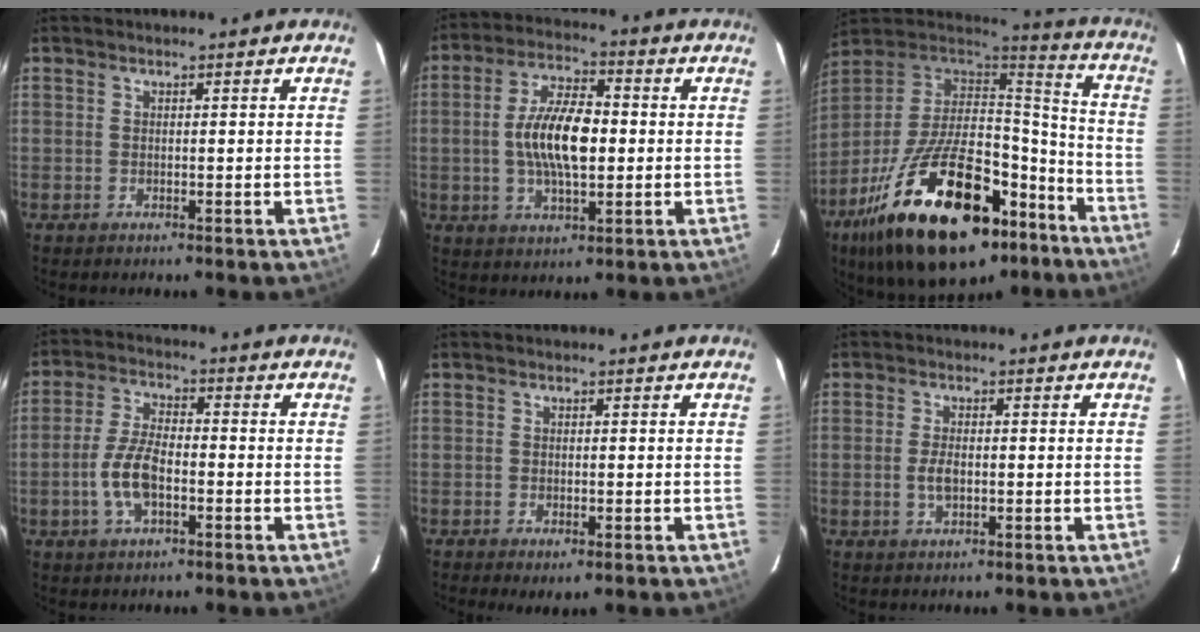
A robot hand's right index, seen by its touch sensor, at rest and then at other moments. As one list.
[{"total": 12.0, "force": [-0.4, 5.2, 10.8], "torque": [-0.209, 0.008, -0.008]}, {"total": 32.6, "force": [-18.8, 14.9, 22.1], "torque": [-0.390, -0.010, -0.274]}, {"total": 8.0, "force": [-2.6, 3.5, 6.7], "torque": [-0.143, 0.005, -0.049]}, {"total": 2.1, "force": [-1.0, 0.9, 1.6], "torque": [-0.029, -0.008, -0.012]}, {"total": 3.1, "force": [-0.6, 1.6, 2.5], "torque": [-0.051, -0.001, -0.010]}]